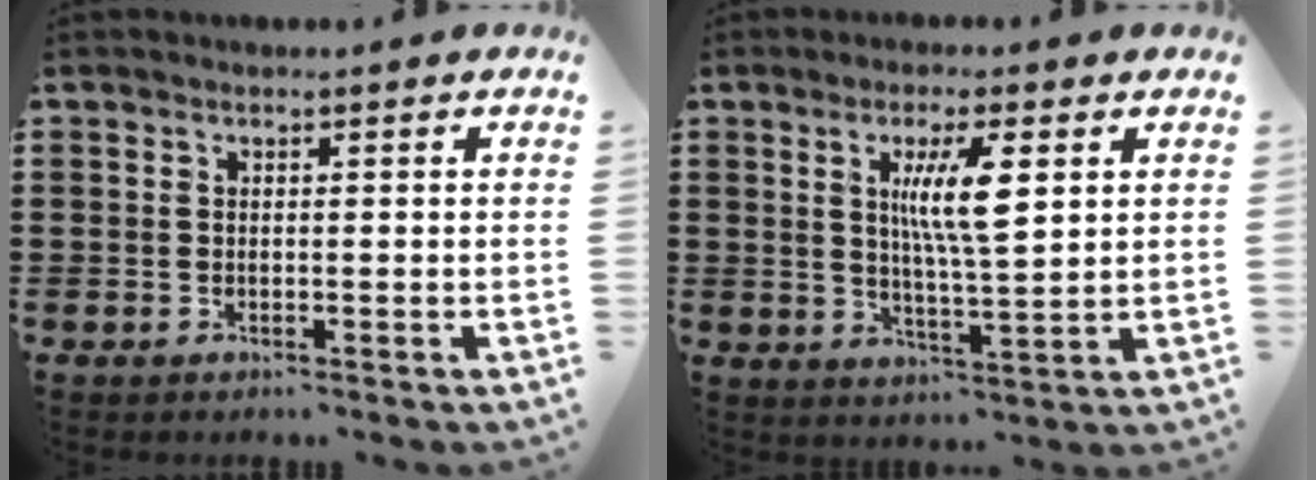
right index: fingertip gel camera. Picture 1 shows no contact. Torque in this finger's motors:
{"motor_torque": [0.93, 0.19, 0.30, 0.14]}